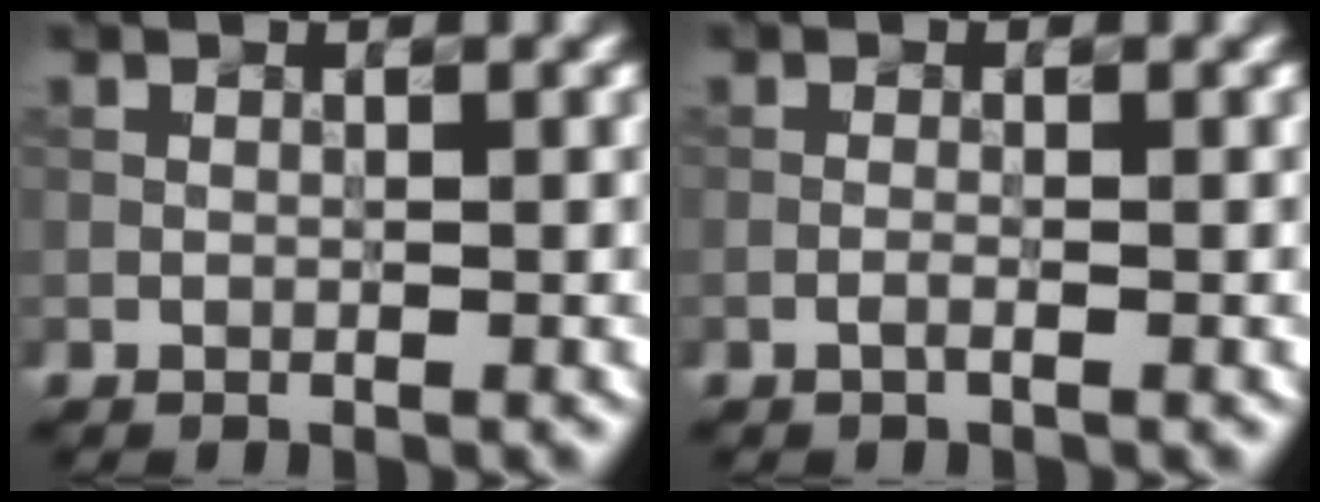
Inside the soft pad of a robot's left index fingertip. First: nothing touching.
{"total": 0.6, "force": [-0.4, 0.0, 0.4], "torque": [-0.010, 0.005, -0.004]}